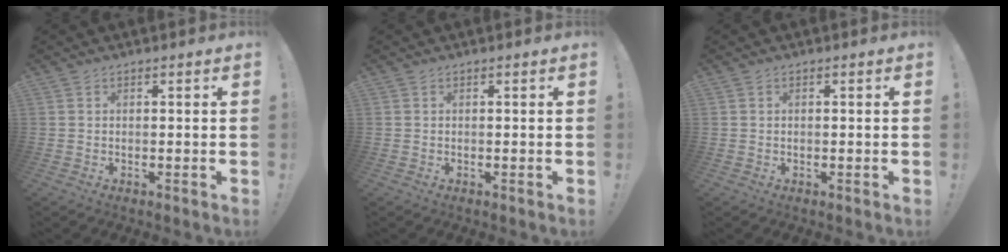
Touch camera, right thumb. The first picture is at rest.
{"total": 0.0}
{"total": 0.0}